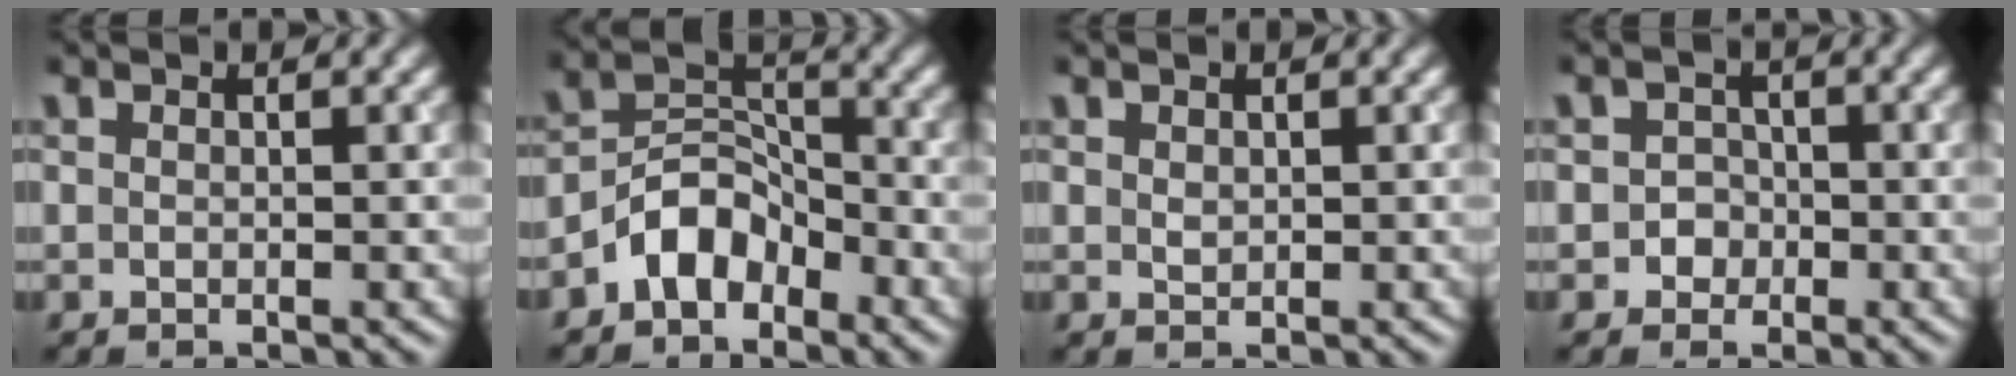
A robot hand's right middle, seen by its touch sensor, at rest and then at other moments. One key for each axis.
{"total": 4.3, "fx": -2.9, "fy": 2.6, "fz": 1.9, "tx": -0.027, "ty": 0.013, "tz": -0.063}
{"total": 0.7, "fx": 0.3, "fy": 0.5, "fz": 0.4, "tx": -0.008, "ty": -0.002, "tz": 0.008}
{"total": 1.7, "fx": -0.4, "fy": 1.6, "fz": 0.2, "tx": 0.019, "ty": 0.002, "tz": -0.014}